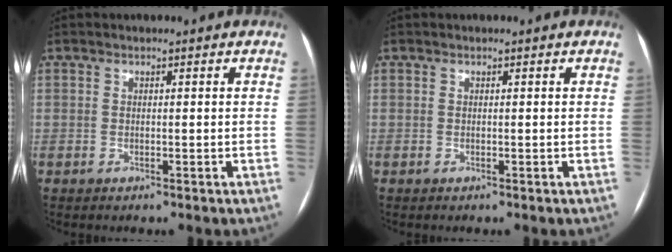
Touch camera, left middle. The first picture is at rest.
{"total": 0.0}